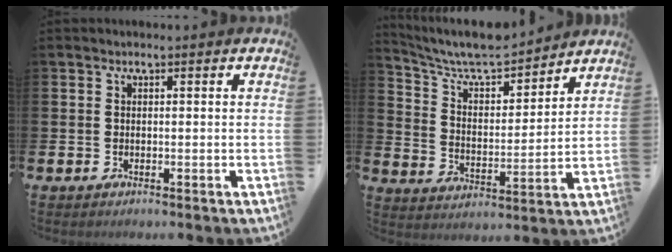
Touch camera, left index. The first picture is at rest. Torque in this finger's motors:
{"motor_torque": [0.94, -0.96, 0.43, 0.07]}